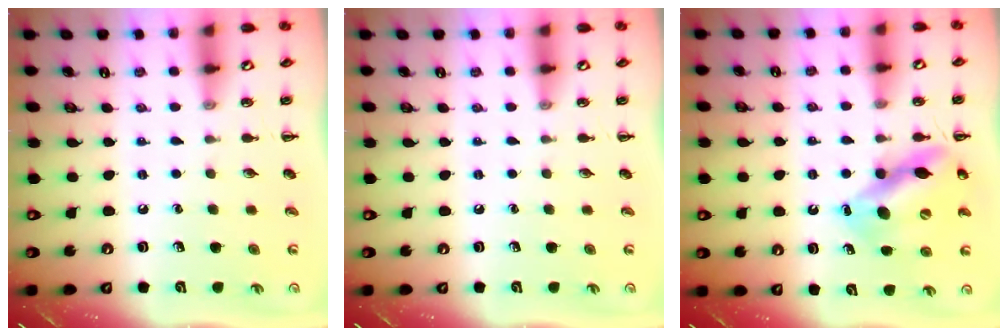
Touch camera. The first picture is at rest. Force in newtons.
{"total": 0.0}
{"total": 12.7, "press": 12.3, "slide": 3.2}